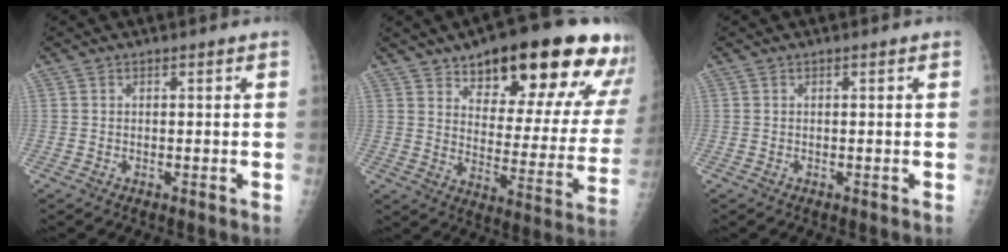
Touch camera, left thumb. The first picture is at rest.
{"total": 25.3, "force": [16.3, 9.4, 16.9], "torque": [-0.183, -0.063, 0.223]}
{"total": 0.0}